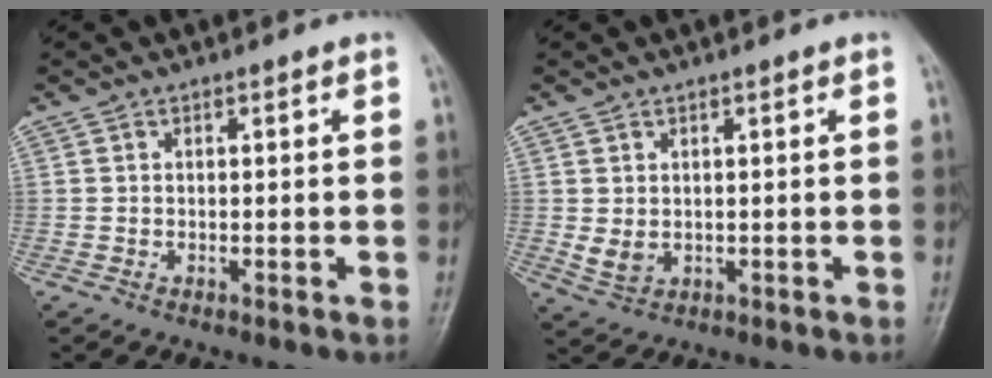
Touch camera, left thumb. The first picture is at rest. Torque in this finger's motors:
{"motor_torque": [0.30, 0.07, 0.29, -0.25, 0.00]}